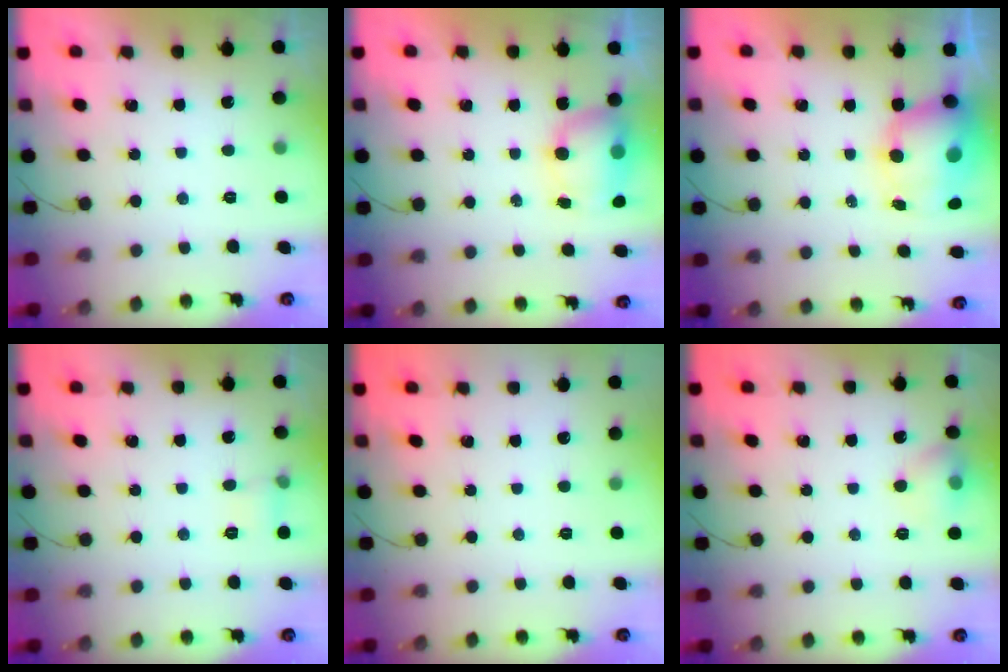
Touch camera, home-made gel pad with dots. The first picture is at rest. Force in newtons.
{"total": 7.2, "press": 7.1, "slide": 1.3}
{"total": 10.9, "press": 10.5, "slide": 2.9}
{"total": 5.1, "press": 4.8, "slide": 1.7}
{"total": 0.0}
{"total": 7.2, "press": 7.0, "slide": 1.6}